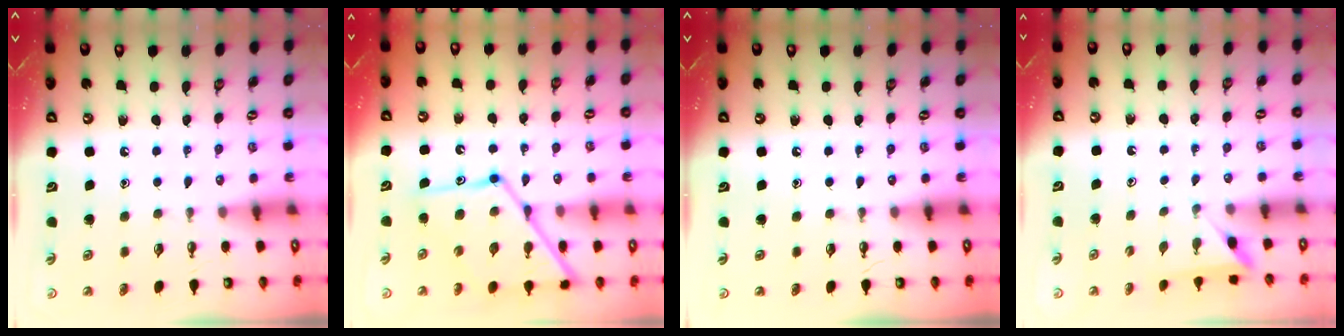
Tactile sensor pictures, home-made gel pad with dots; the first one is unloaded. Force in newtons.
{"total": 15.9, "press": 15.9, "slide": 1.0}
{"total": 0.0}
{"total": 2.2, "press": 2.2, "slide": 0.2}